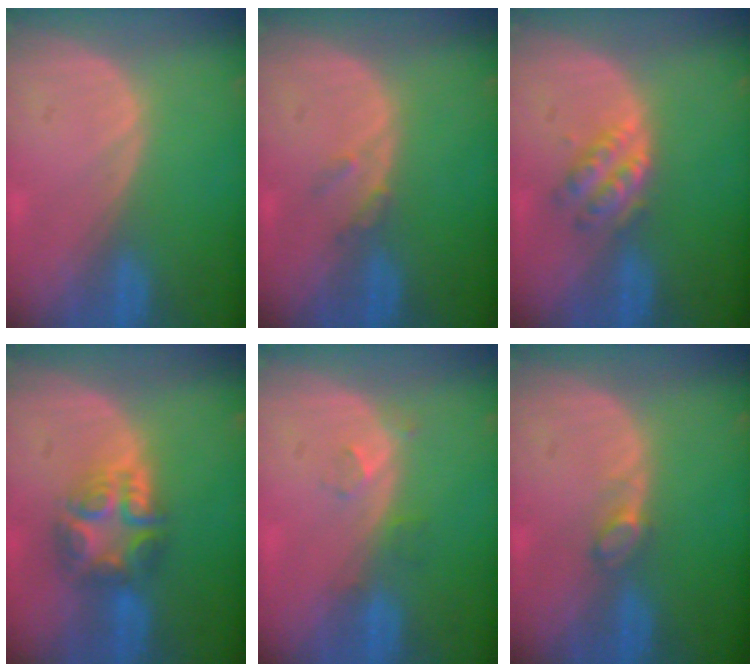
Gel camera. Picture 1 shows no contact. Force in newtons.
{"total": 1.6, "press": 1.6, "slide": 0.2}
{"total": 4.8, "press": 4.2, "slide": 2.3}
{"total": 7.8, "press": 6.7, "slide": 4.1}
{"total": 2.7, "press": 2.3, "slide": 1.5}
{"total": 2.0, "press": 1.9, "slide": 0.2}